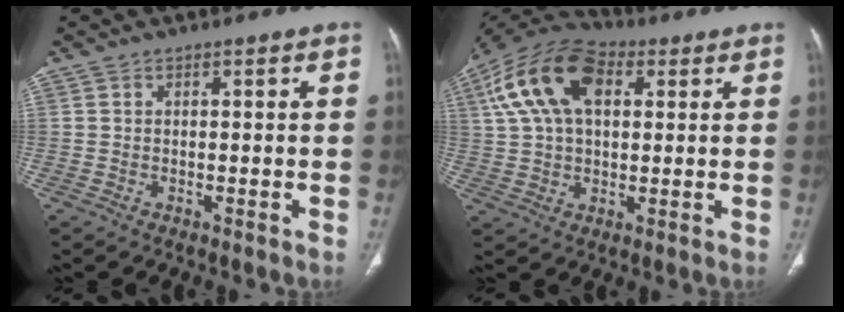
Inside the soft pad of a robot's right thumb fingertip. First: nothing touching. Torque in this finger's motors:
{"motor_torque": [1.62, 1.85, 1.28, 0.13, 0.34]}